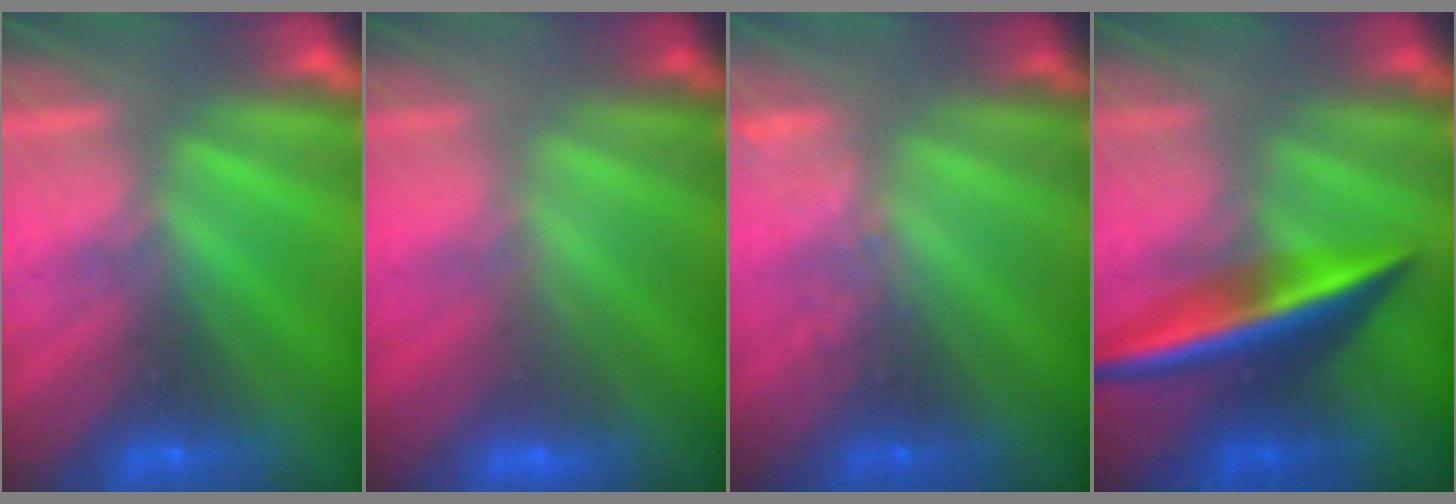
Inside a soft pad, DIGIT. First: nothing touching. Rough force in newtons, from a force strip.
{"total": 2.2}
{"total": 1.5}
{"total": 2.5}